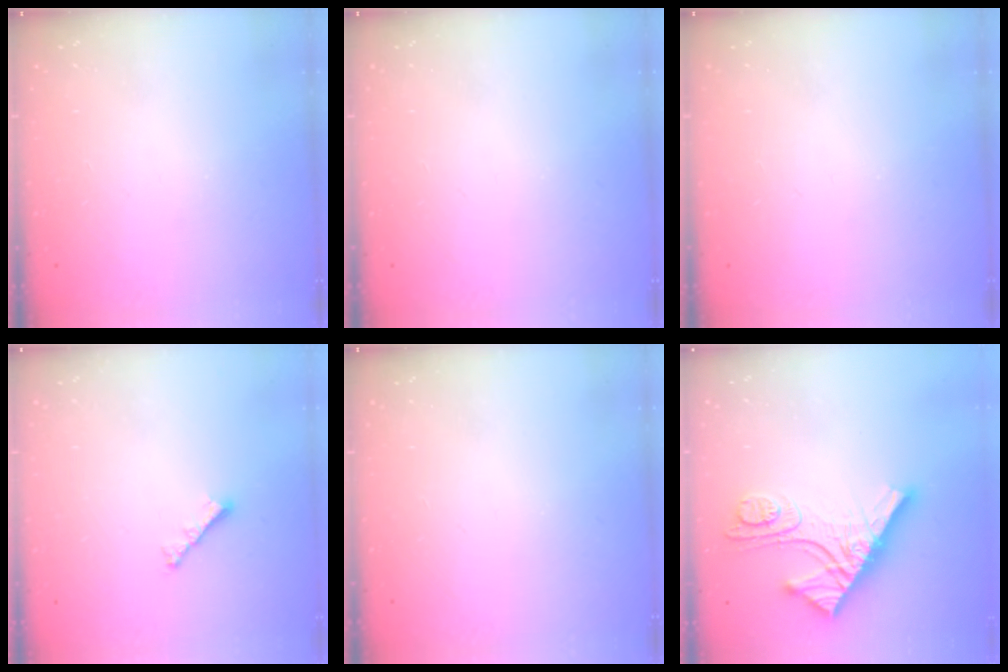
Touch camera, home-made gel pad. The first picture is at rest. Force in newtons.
{"total": 0.0}
{"total": 0.0}
{"total": 2.8, "press": 2.7, "slide": 0.6}
{"total": 0.0}
{"total": 13.4, "press": 13.4, "slide": 1.1}